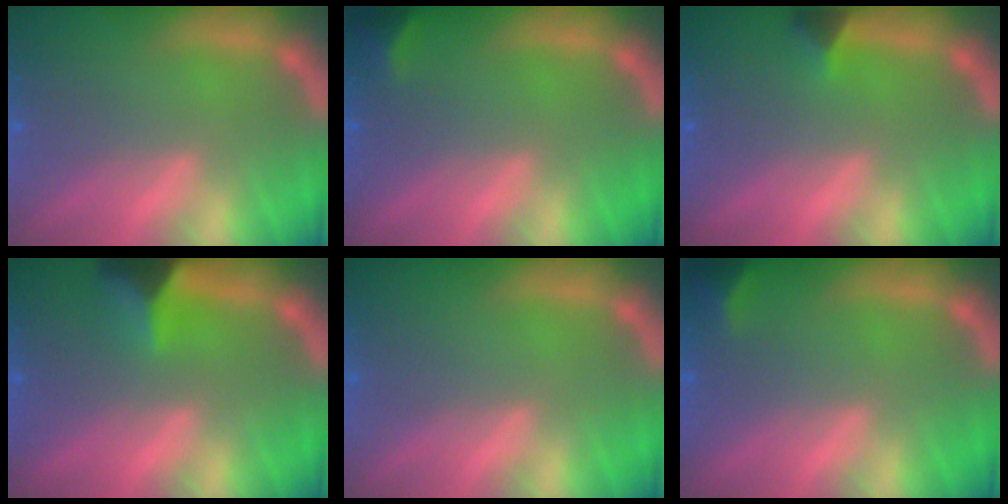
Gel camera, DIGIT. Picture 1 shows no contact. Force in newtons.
{"total": 1.9}
{"total": 1.4}
{"total": 4.0}
{"total": 0.0}
{"total": 1.9}